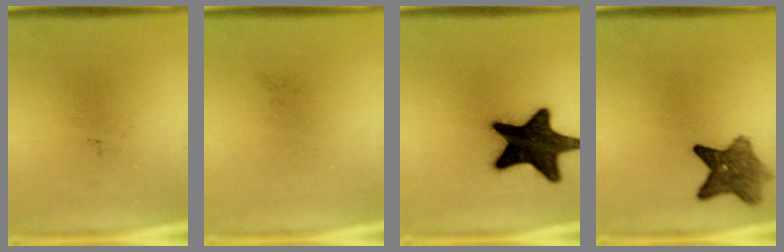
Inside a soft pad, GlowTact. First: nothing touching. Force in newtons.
{"total": 0.0}
{"total": 18.9}
{"total": 6.7}